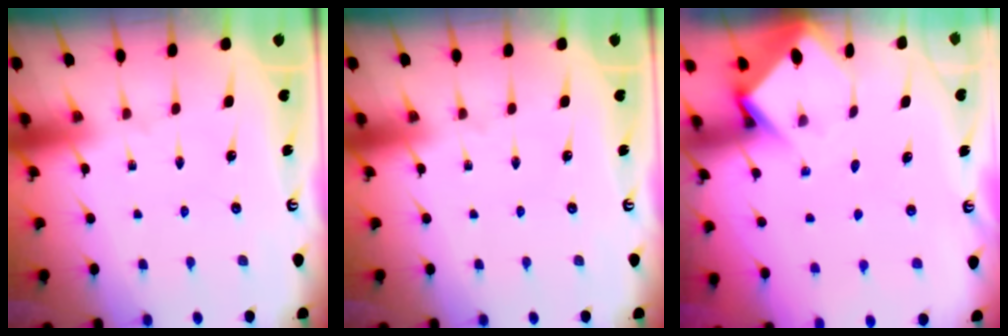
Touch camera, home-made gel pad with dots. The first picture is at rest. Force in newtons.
{"total": 0.0}
{"total": 3.8, "press": 3.8, "slide": 0.2}